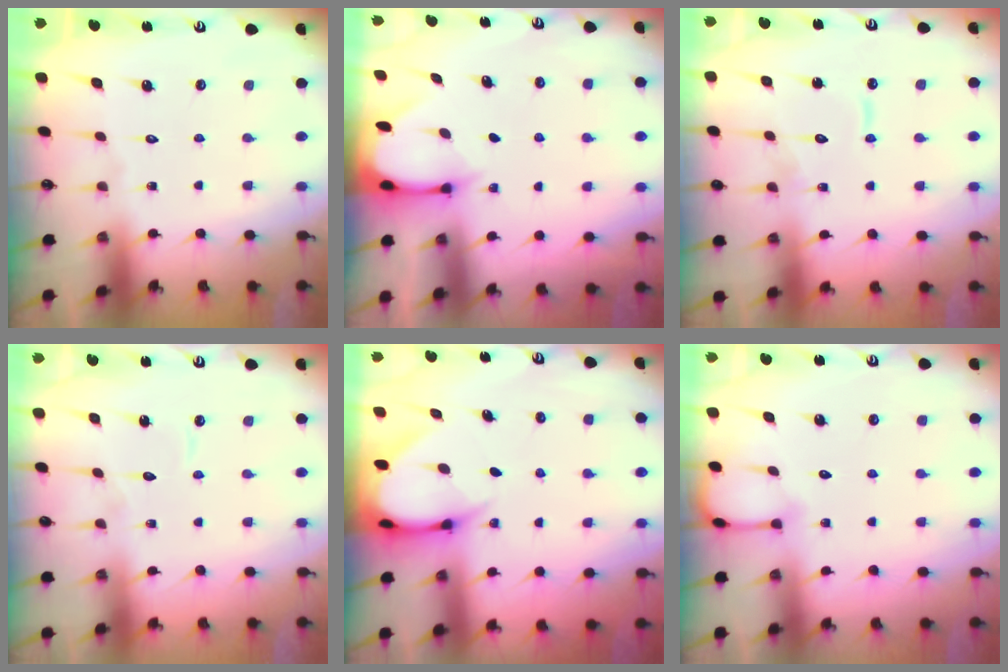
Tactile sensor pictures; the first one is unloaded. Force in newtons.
{"total": 2.4, "press": 2.4, "slide": 0.3}
{"total": 8.4, "press": 8.4, "slide": 0.9}
{"total": 3.2, "press": 3.2, "slide": 0.1}
{"total": 4.8, "press": 4.8, "slide": 0.4}
{"total": 4.5, "press": 4.5, "slide": 0.4}